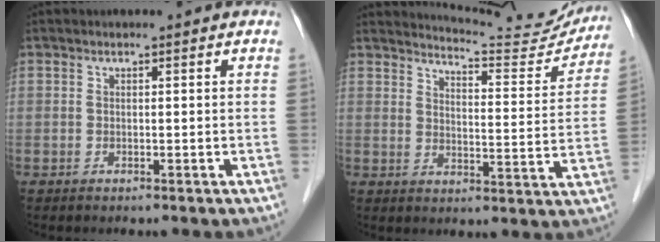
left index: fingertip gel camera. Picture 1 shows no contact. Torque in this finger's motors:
{"motor_torque": [0.31, -0.89, -0.03, -0.01]}